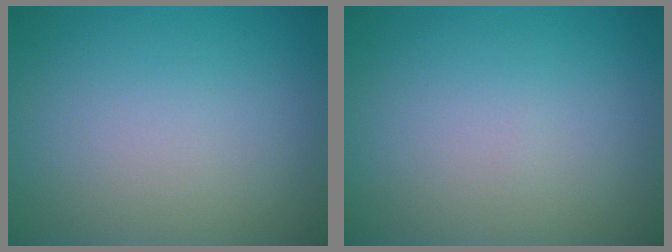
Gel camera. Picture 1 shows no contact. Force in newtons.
{"total": 0.0}